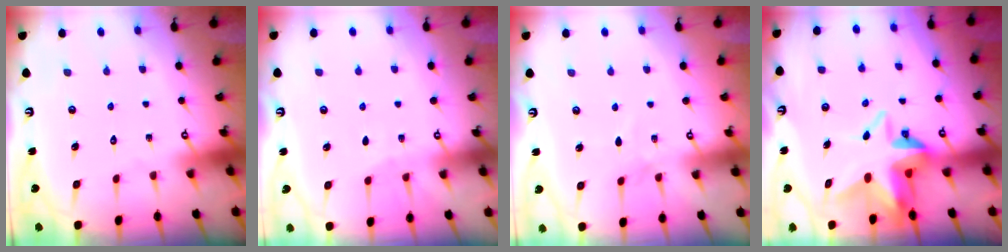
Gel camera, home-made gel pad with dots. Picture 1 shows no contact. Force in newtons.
{"total": 4.2, "press": 4.2, "slide": 0.4}
{"total": 4.3, "press": 4.3, "slide": 0.4}
{"total": 7.7, "press": 7.6, "slide": 1.4}